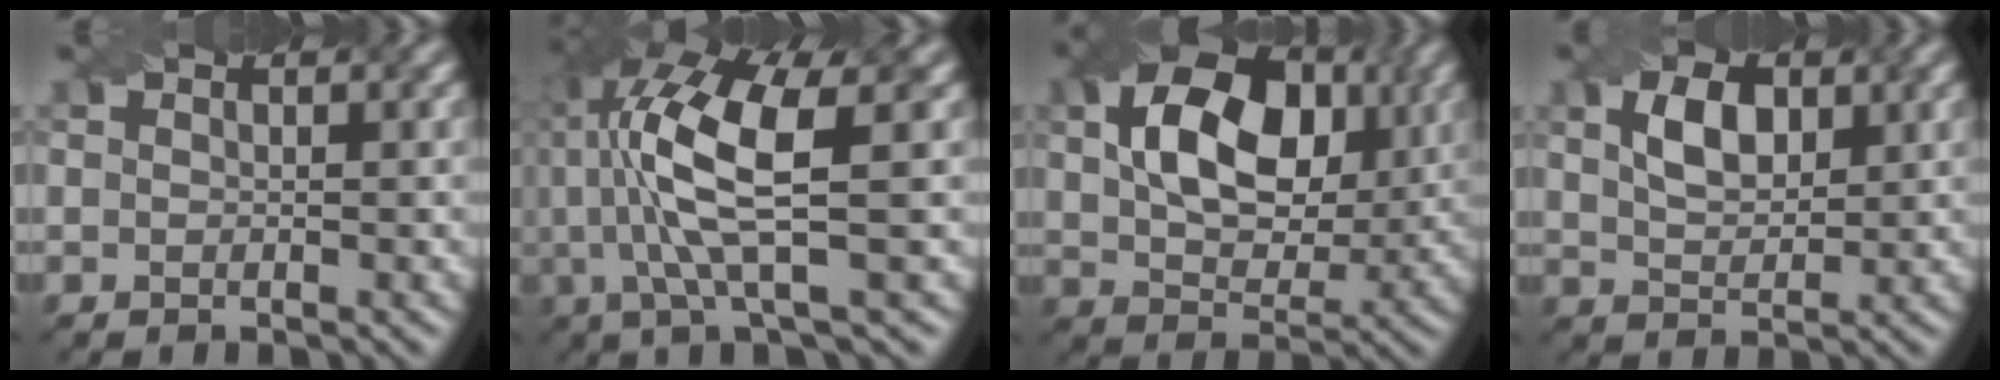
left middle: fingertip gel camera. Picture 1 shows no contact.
{"total": 9.5, "force": [1.3, 2.8, 9.0], "torque": [-0.181, 0.006, 0.028]}
{"total": 10.2, "force": [2.6, 6.5, 7.4], "torque": [-0.130, 0.011, 0.040]}
{"total": 4.0, "force": [1.5, 2.3, 2.9], "torque": [-0.061, 0.005, 0.031]}